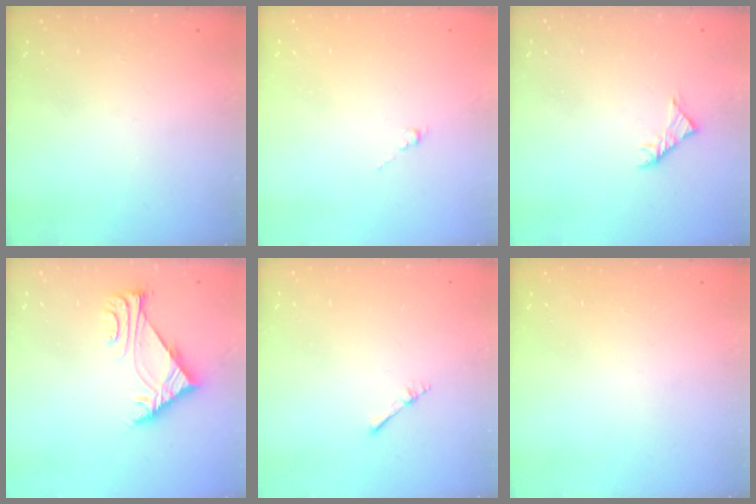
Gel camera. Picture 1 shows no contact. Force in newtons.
{"total": 0.0}
{"total": 2.9, "press": 2.8, "slide": 0.8}
{"total": 6.1, "press": 6.0, "slide": 1.2}
{"total": 2.2, "press": 2.1, "slide": 0.3}
{"total": 0.0}